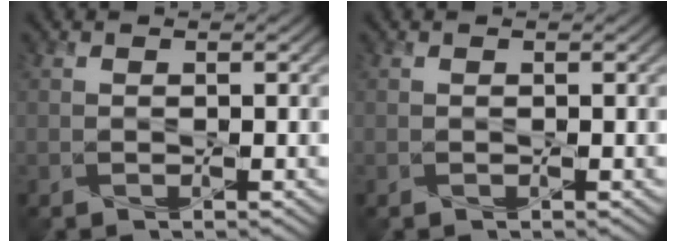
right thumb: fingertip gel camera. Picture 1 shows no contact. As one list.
[{"total": 0.0}]